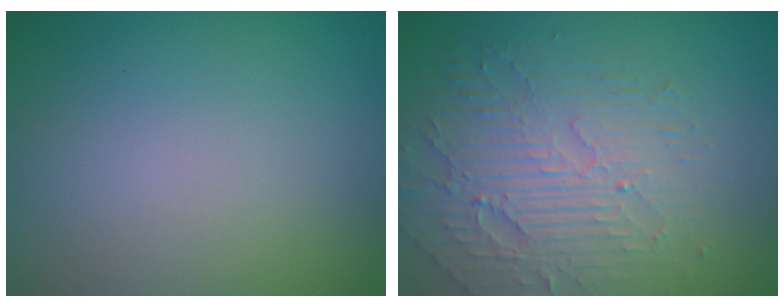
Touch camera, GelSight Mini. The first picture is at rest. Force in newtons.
{"total": 4.5, "press": 3.9, "slide": 2.3}